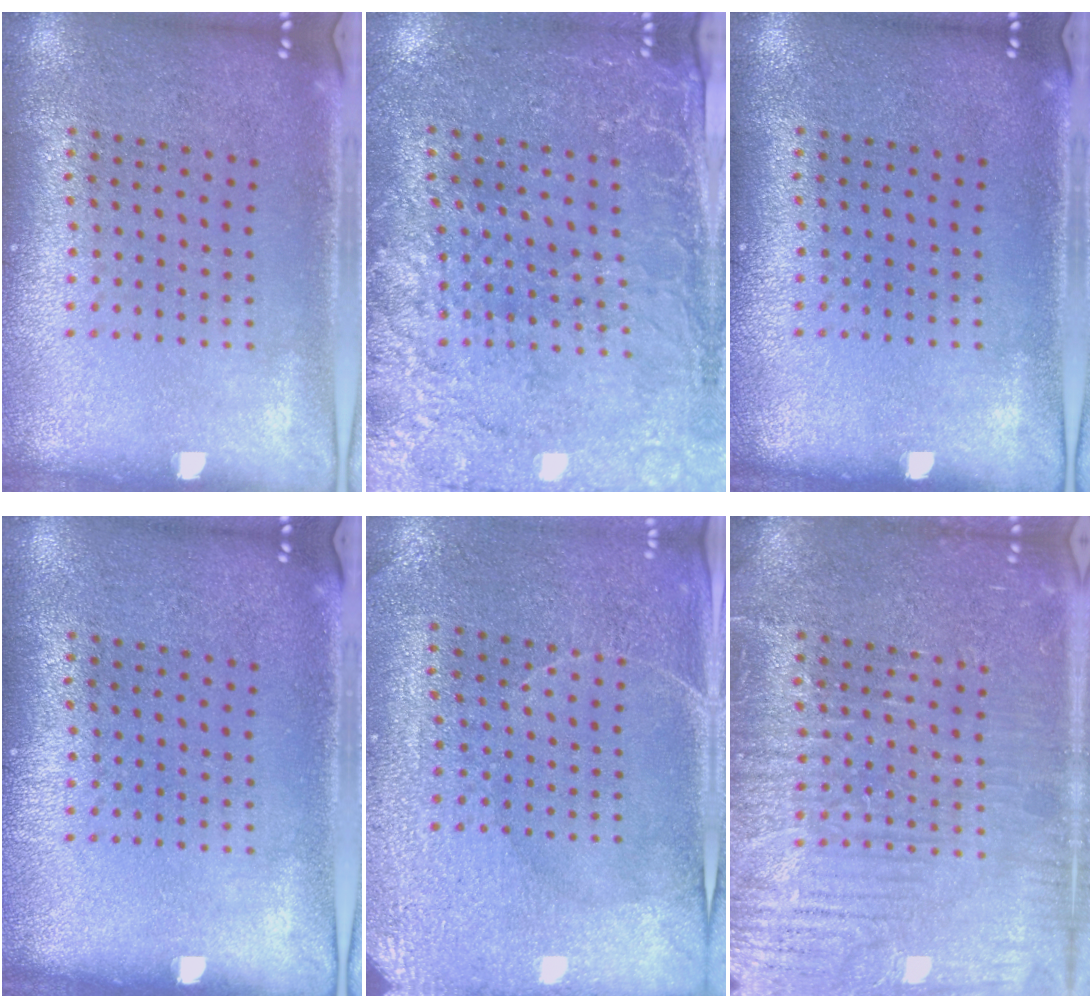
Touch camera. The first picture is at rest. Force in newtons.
{"total": 3.1, "press": 2.9, "slide": 0.9}
{"total": 0.0}
{"total": 0.0}
{"total": 3.0, "press": 2.9, "slide": 0.3}
{"total": 5.8, "press": 5.7, "slide": 0.8}